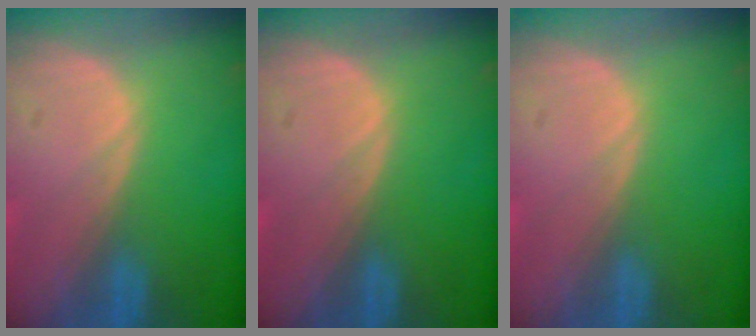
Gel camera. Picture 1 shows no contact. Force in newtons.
{"total": 0.0}
{"total": 0.0}